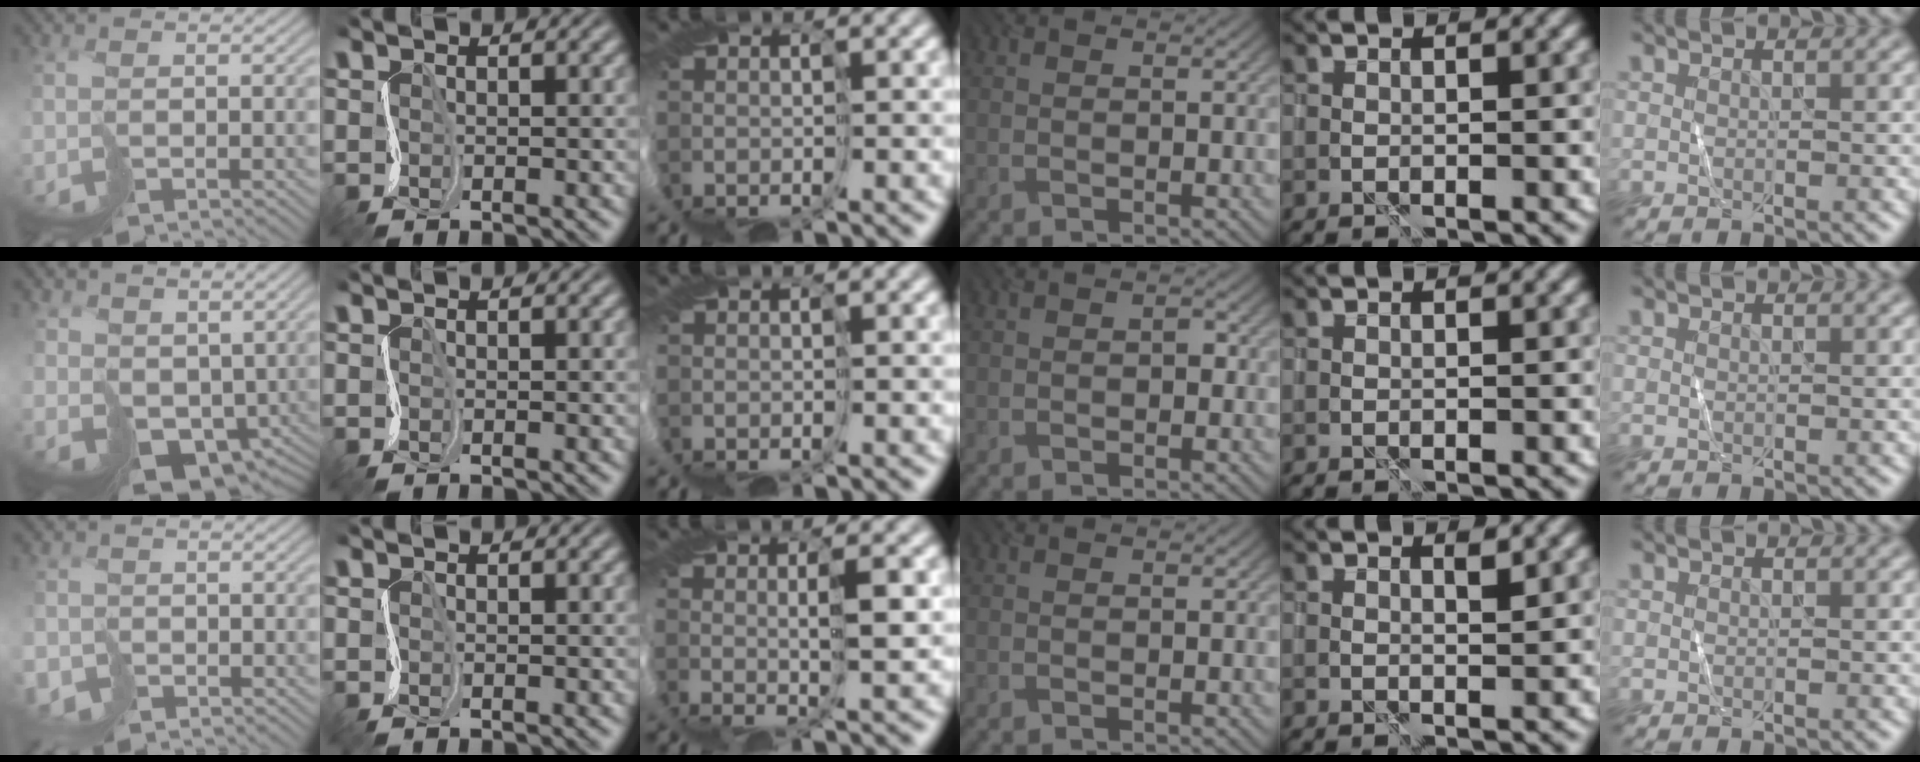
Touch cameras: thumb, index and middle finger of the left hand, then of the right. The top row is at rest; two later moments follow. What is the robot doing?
{"motion": "cut", "object": "tissue"}